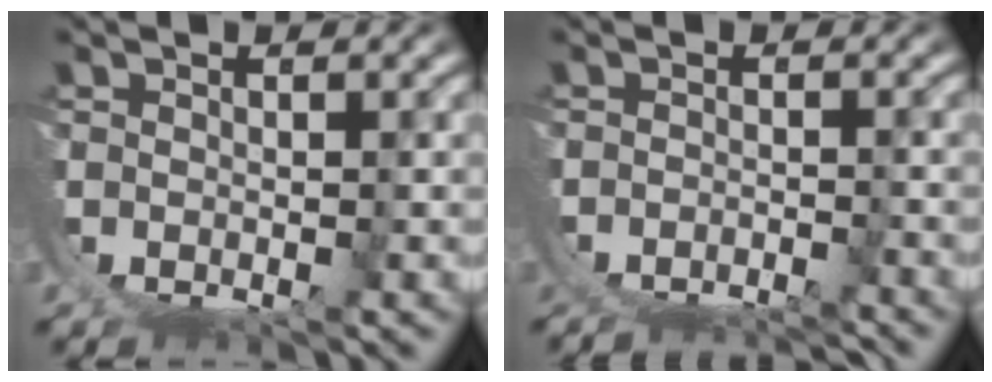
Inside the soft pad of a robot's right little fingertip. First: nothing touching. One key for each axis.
{"total": 6.4, "fx": -5.5, "fy": 2.5, "fz": 2.1, "tx": -0.041, "ty": -0.025, "tz": -0.076}